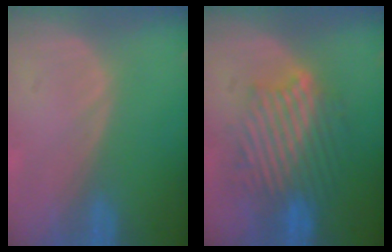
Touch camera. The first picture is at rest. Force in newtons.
{"total": 9.1, "press": 9.1, "slide": 0.6}